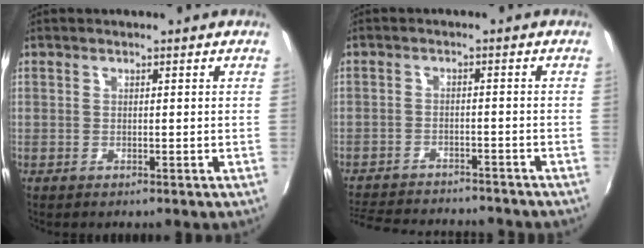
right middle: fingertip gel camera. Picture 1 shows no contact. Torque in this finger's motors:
{"motor_torque": [0.92, -1.22, 0.09, 0.05]}